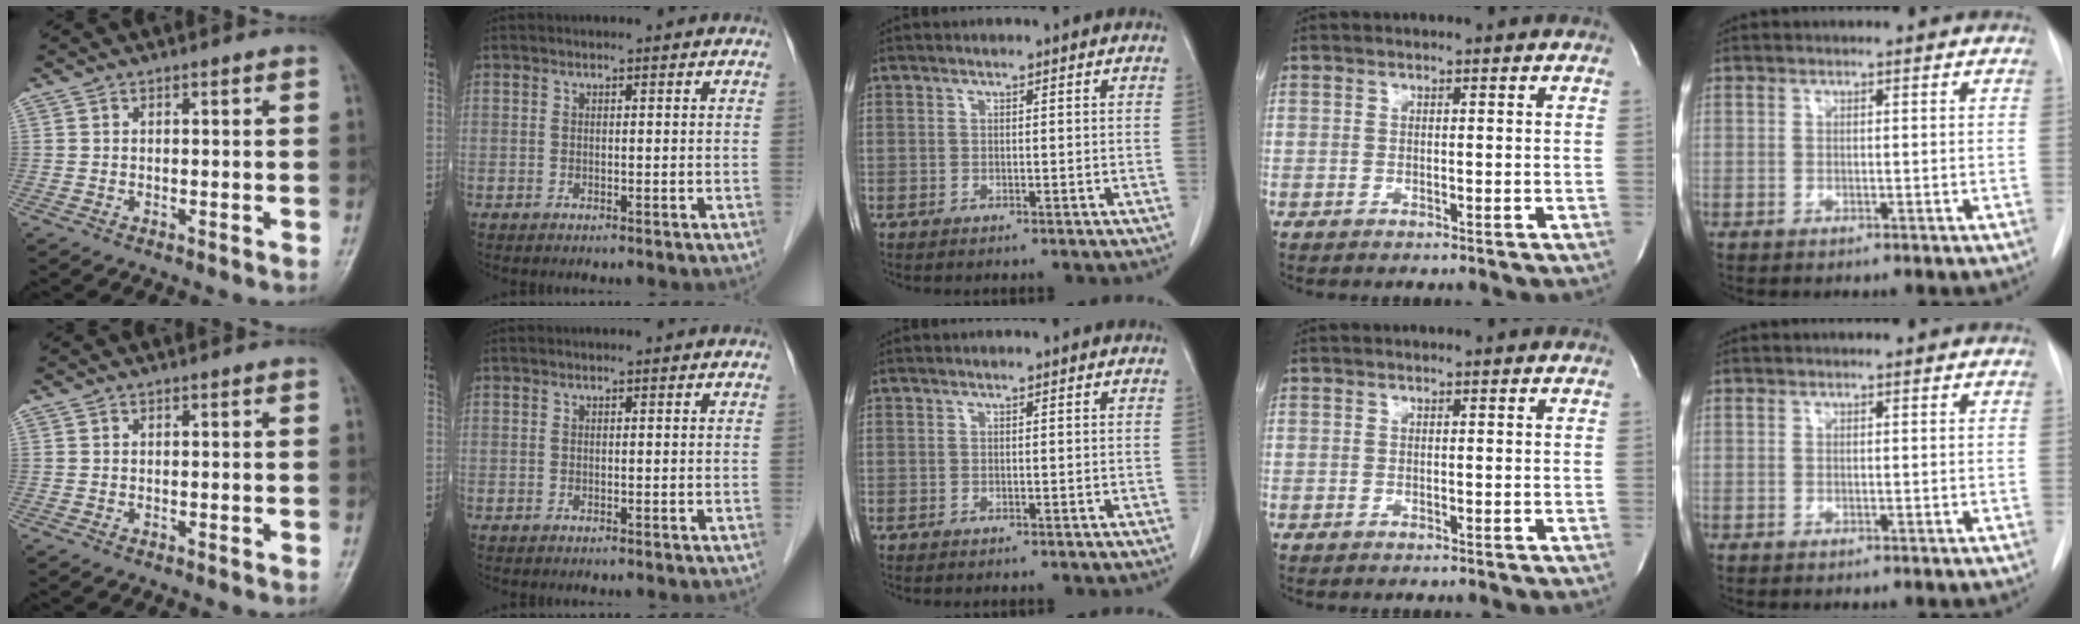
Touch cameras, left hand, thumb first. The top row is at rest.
{}